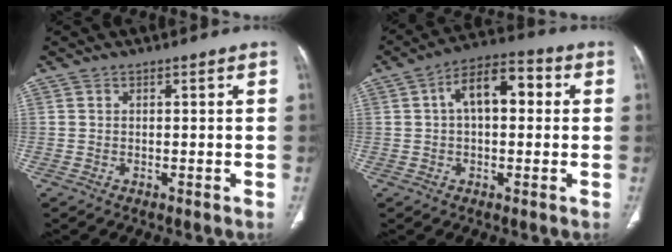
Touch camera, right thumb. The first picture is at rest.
{"total": 10.3, "force": [1.8, 5.6, 8.5], "torque": [-0.126, 0.033, 0.019]}